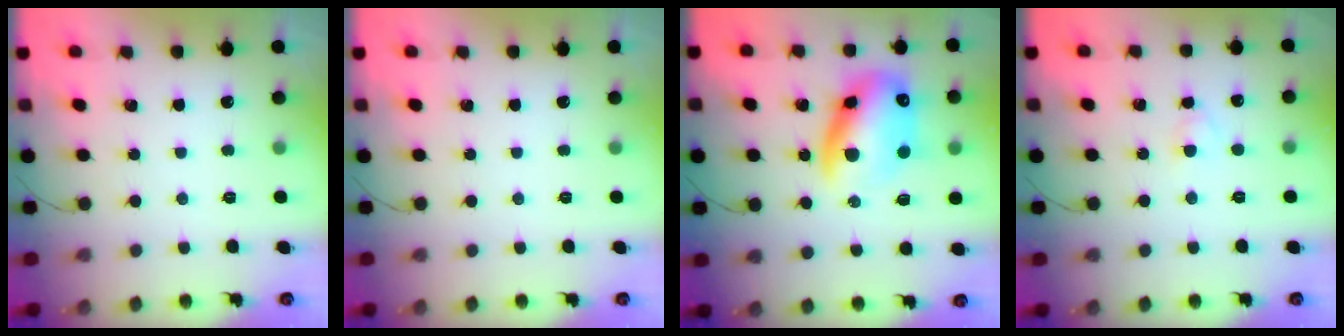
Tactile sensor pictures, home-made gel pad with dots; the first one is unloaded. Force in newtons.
{"total": 0.0}
{"total": 16.8, "press": 16.3, "slide": 4.1}
{"total": 2.6, "press": 2.4, "slide": 1.1}